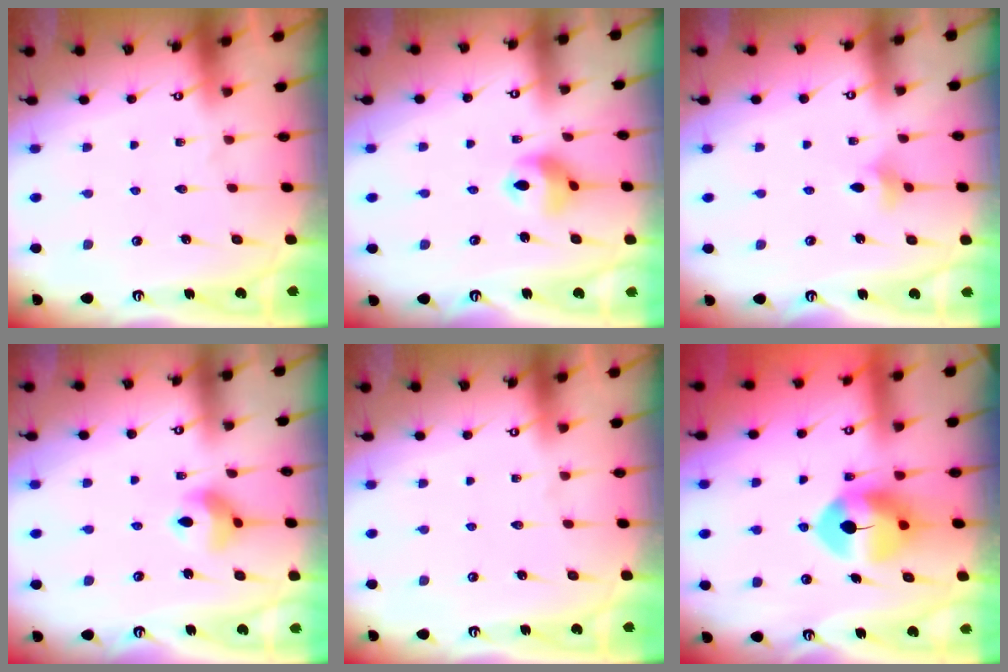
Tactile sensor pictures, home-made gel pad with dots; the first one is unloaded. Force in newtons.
{"total": 8.2, "press": 8.2, "slide": 0.6}
{"total": 3.9, "press": 3.8, "slide": 0.8}
{"total": 8.9, "press": 8.9, "slide": 1.1}
{"total": 0.0}
{"total": 8.8, "press": 8.7, "slide": 1.6}